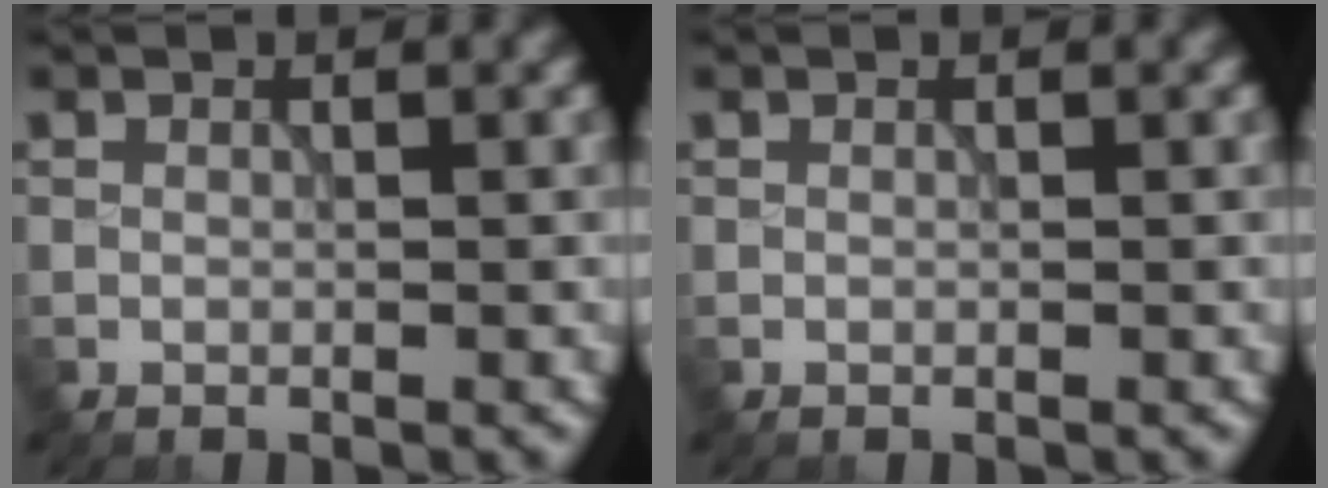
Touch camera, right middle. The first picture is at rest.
{"total": 0.0}